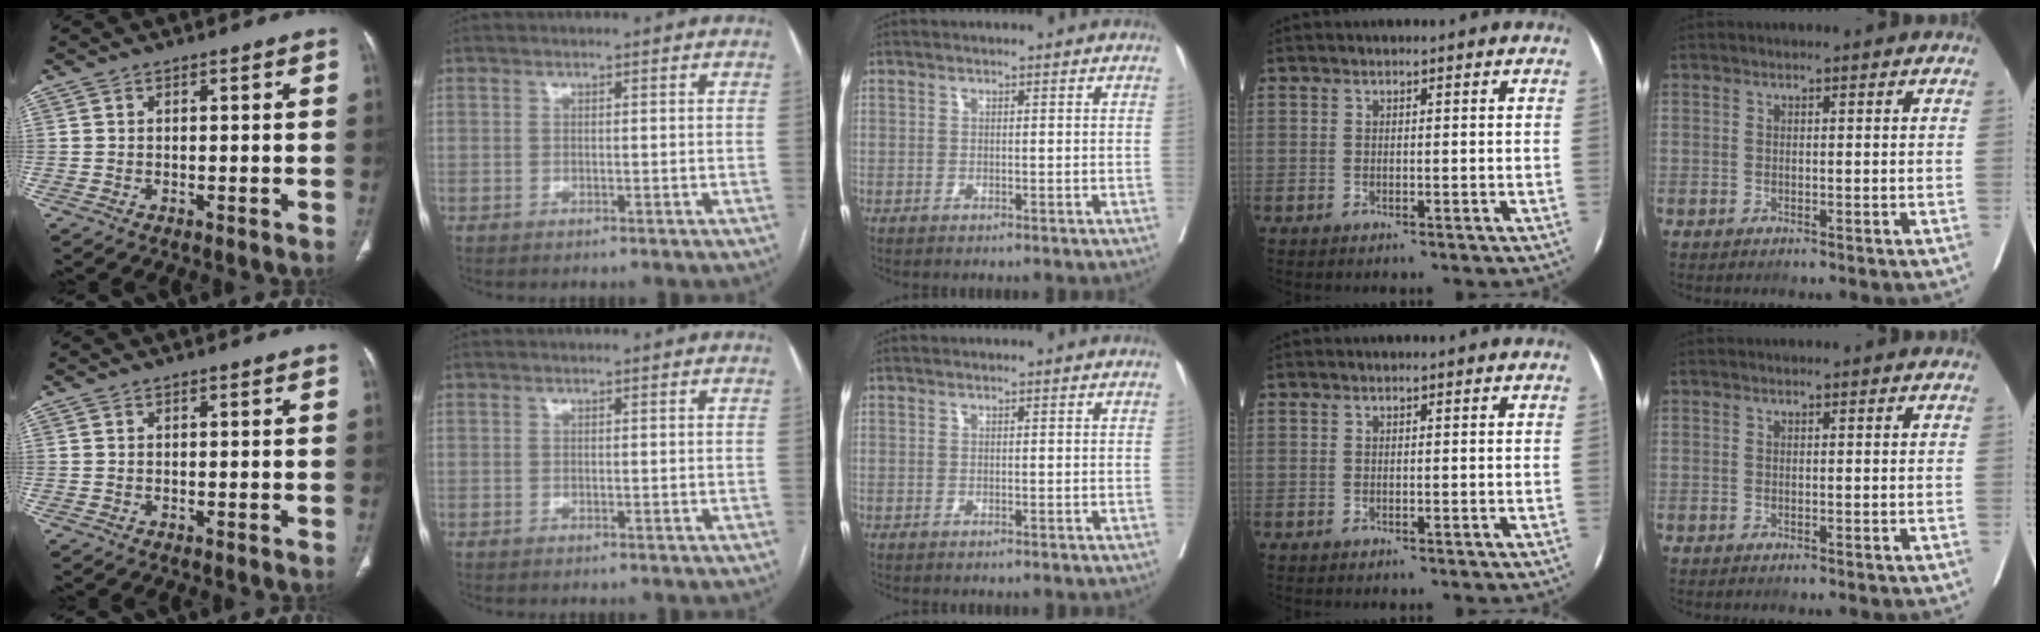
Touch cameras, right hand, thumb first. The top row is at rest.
{}